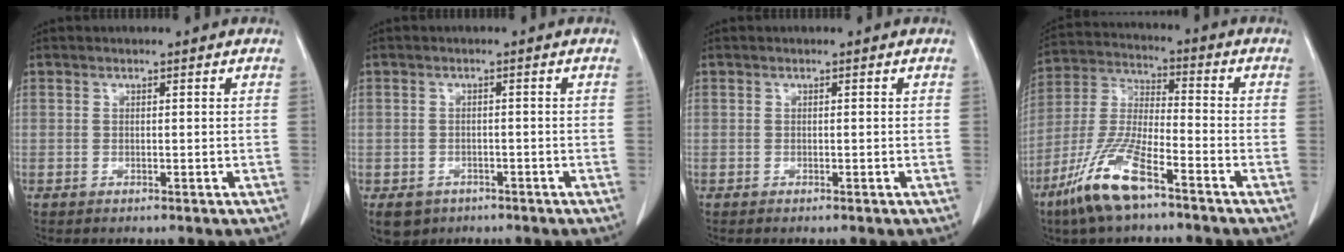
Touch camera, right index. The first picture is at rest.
{"total": 4.4, "force": [-2.7, 3.4, 0.9], "torque": [-0.013, 0.003, -0.037]}
{"total": 0.0}
{"total": 12.4, "force": [-7.8, 2.6, 9.2], "torque": [-0.205, -0.019, -0.153]}